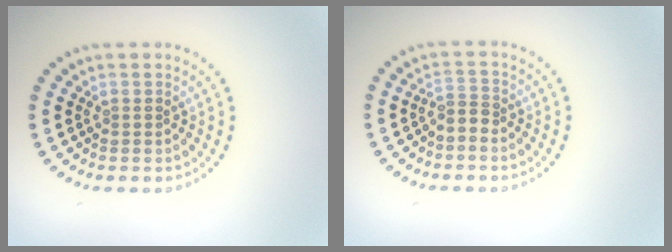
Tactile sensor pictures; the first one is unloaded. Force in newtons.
{"total": 1.8, "press": 1.2, "slide": 1.2}